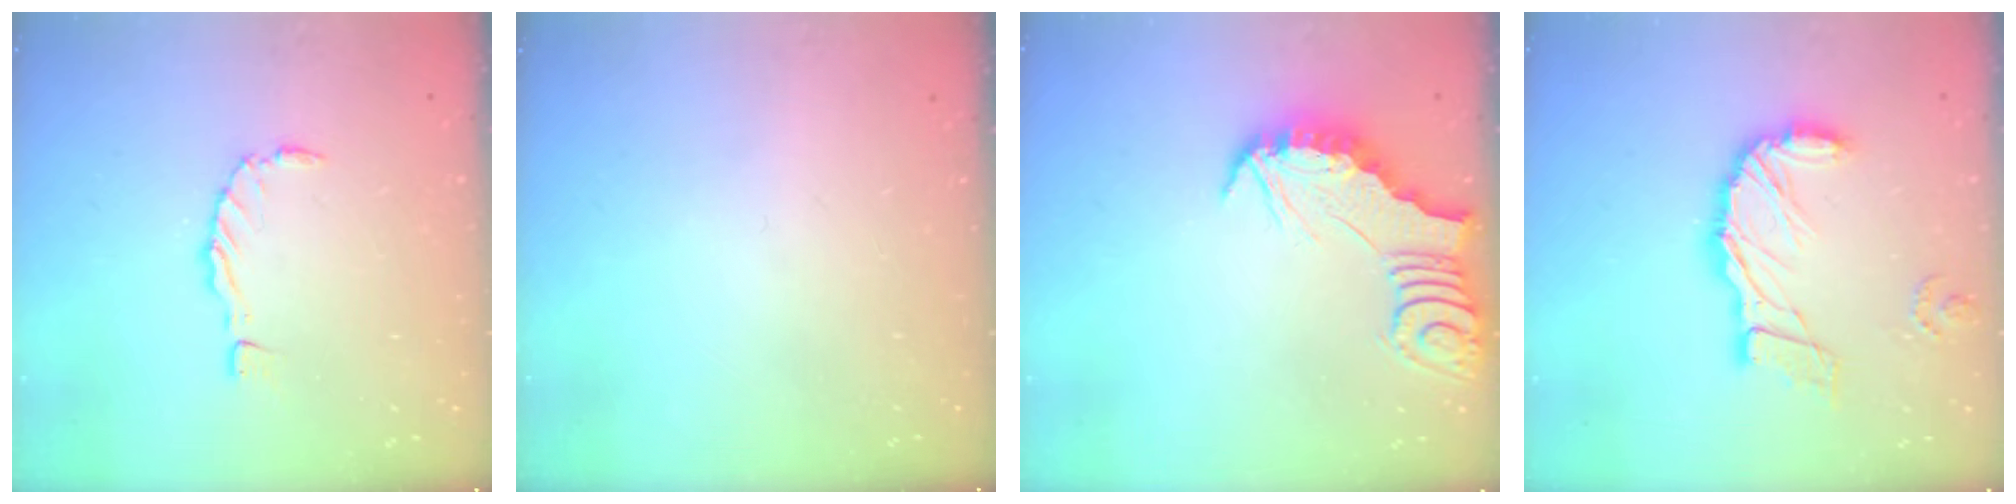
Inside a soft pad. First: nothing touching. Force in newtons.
{"total": 0.0}
{"total": 3.0, "press": 3.0, "slide": 0.3}
{"total": 14.7, "press": 14.5, "slide": 2.3}